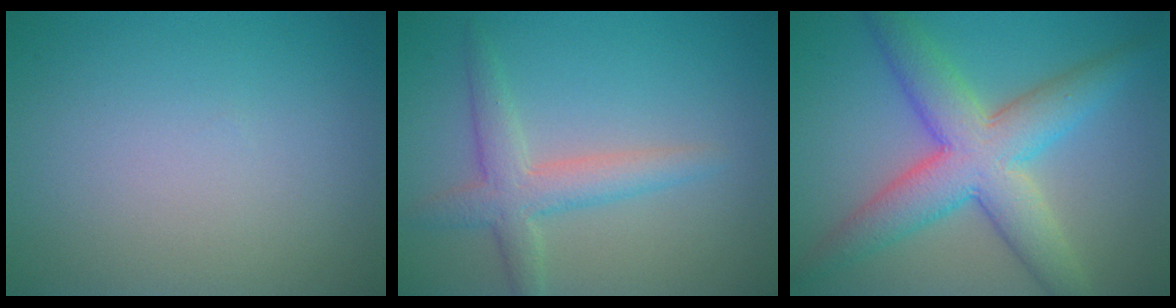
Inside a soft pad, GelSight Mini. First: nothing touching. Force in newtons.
{"total": 3.6, "press": 3.6, "slide": 0.3}
{"total": 7.8, "press": 7.8, "slide": 0.3}